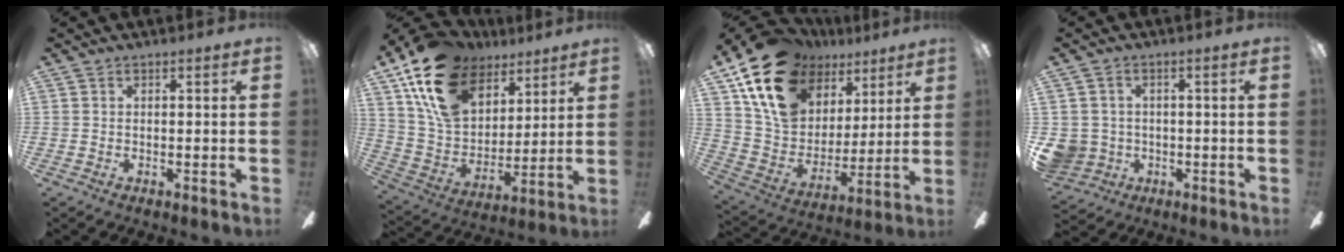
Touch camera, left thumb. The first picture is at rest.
{"total": 20.1, "force": [12.4, 12.6, 9.6], "torque": [-0.184, -0.056, 0.233]}
{"total": 19.9, "force": [11.7, 13.3, 9.1], "torque": [-0.163, -0.055, 0.221]}
{"total": 5.5, "force": [-0.7, 5.3, 1.1], "torque": [-0.043, 0.006, -0.011]}